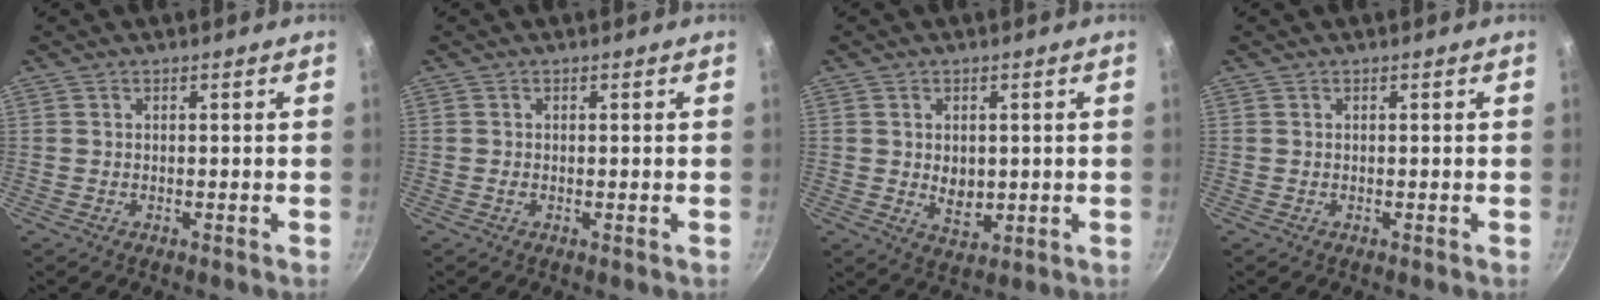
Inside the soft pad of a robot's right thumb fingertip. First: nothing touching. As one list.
[{"total": 0.0}, {"total": 5.2, "force": [0.2, 3.6, 3.8], "torque": [-0.049, -0.014, 0.010]}, {"total": 0.0}]